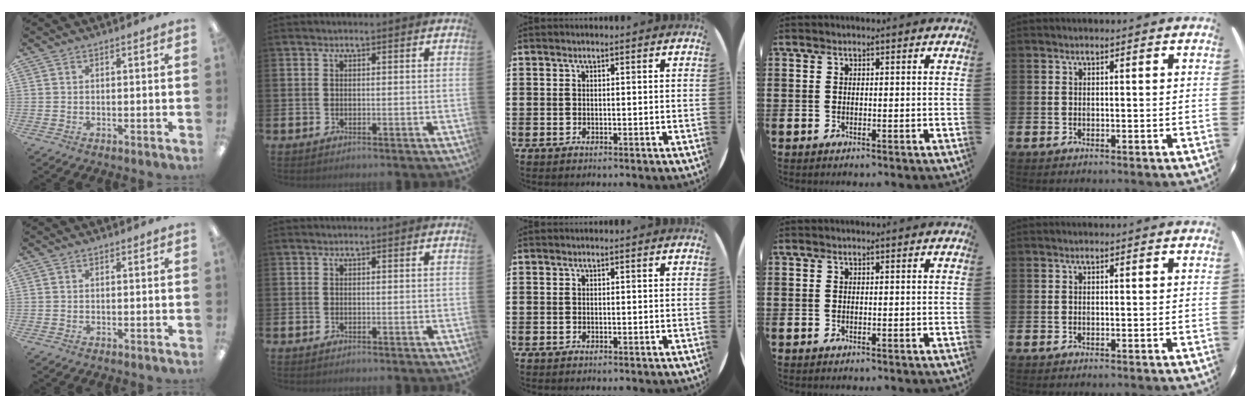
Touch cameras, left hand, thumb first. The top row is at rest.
{}